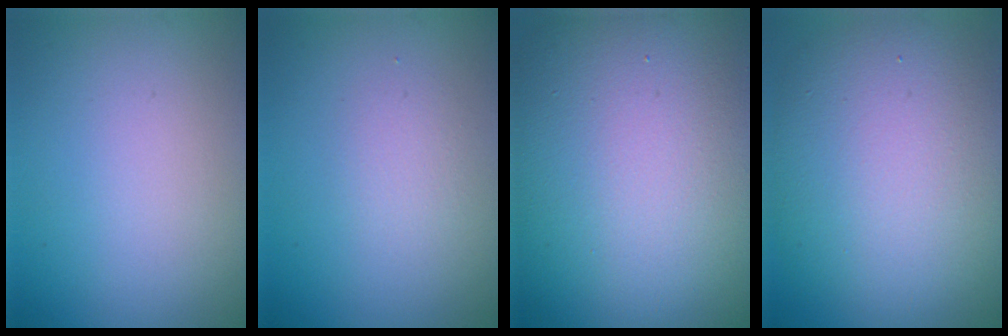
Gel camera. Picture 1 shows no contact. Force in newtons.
{"total": 1.3, "press": 1.3, "slide": 0.1}
{"total": 20.6, "press": 20.5, "slide": 1.4}
{"total": 12.5, "press": 12.4, "slide": 0.9}